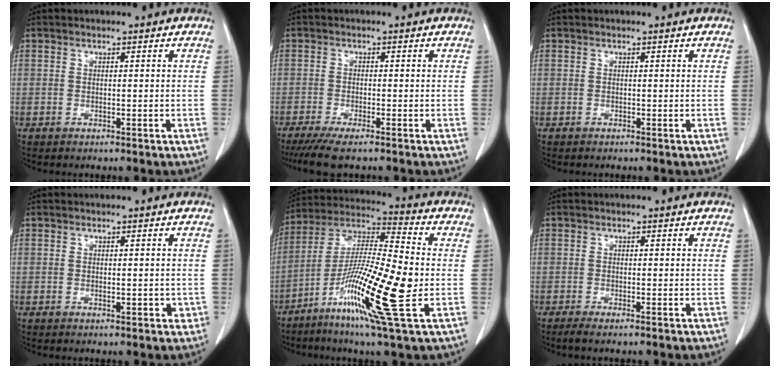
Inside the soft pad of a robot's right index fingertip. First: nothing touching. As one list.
[{"total": 5.2, "force": [-4.1, 0.3, 3.2], "torque": [-0.053, -0.012, -0.068]}, {"total": 0.0}, {"total": 1.9, "force": [-0.4, 1.0, 1.6], "torque": [-0.014, -0.001, -0.003]}, {"total": 18.9, "force": [-5.4, 0.7, 18.1], "torque": [-0.351, -0.024, -0.103]}, {"total": 1.5, "force": [-1.1, 0.0, 1.1], "torque": [-0.027, -0.005, -0.023]}]